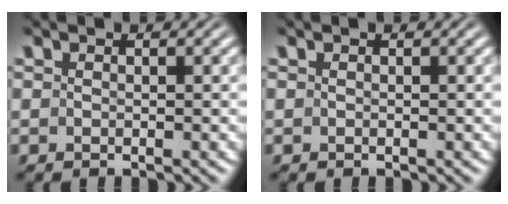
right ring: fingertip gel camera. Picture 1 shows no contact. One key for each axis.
{"total": 0.0}